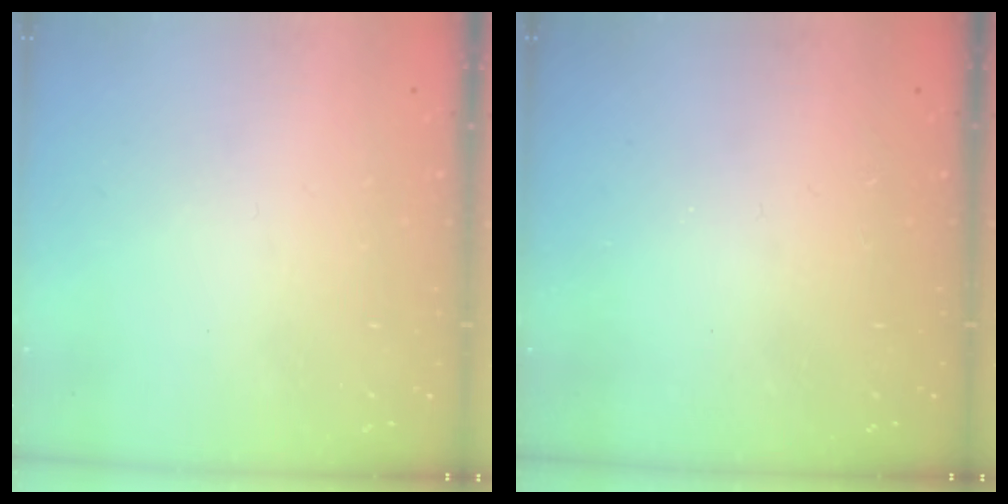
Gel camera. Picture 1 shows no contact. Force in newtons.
{"total": 1.3, "press": 1.2, "slide": 0.2}